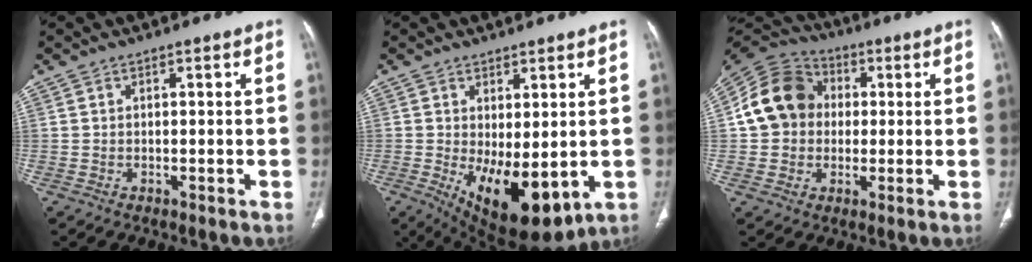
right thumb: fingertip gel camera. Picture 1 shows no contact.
{"total": 13.7, "force": [-2.3, 6.2, 12.0], "torque": [-0.173, -0.024, -0.009]}
{"total": 14.0, "force": [1.2, 12.0, 7.1], "torque": [-0.114, 0.024, 0.012]}